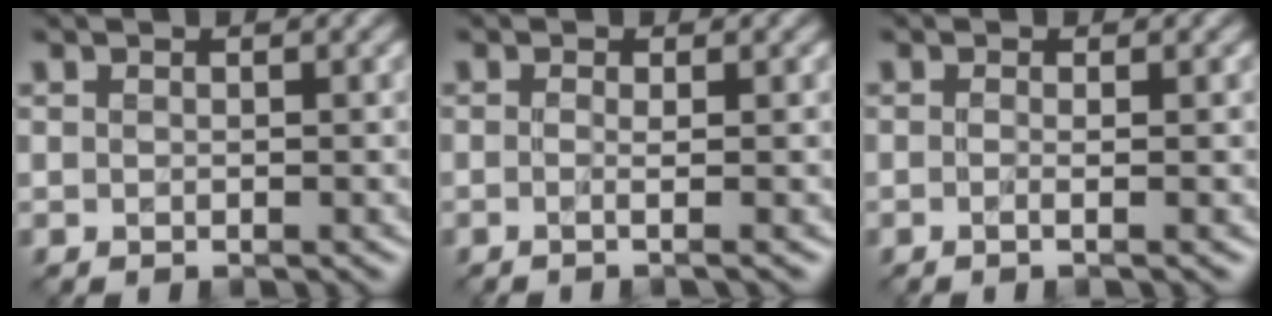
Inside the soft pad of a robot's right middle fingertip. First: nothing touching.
{"total": 1.8, "force": [-0.2, 0.7, 1.7], "torque": [-0.016, -0.011, -0.019]}
{"total": 2.0, "force": [0.0, 0.9, 1.8], "torque": [-0.016, -0.010, -0.021]}